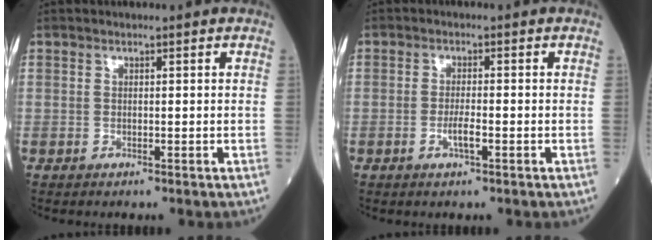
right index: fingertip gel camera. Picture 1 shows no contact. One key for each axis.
{"total": 2.6, "fx": -1.0, "fy": 0.3, "fz": 2.4, "tx": -0.047, "ty": -0.001, "tz": -0.020}